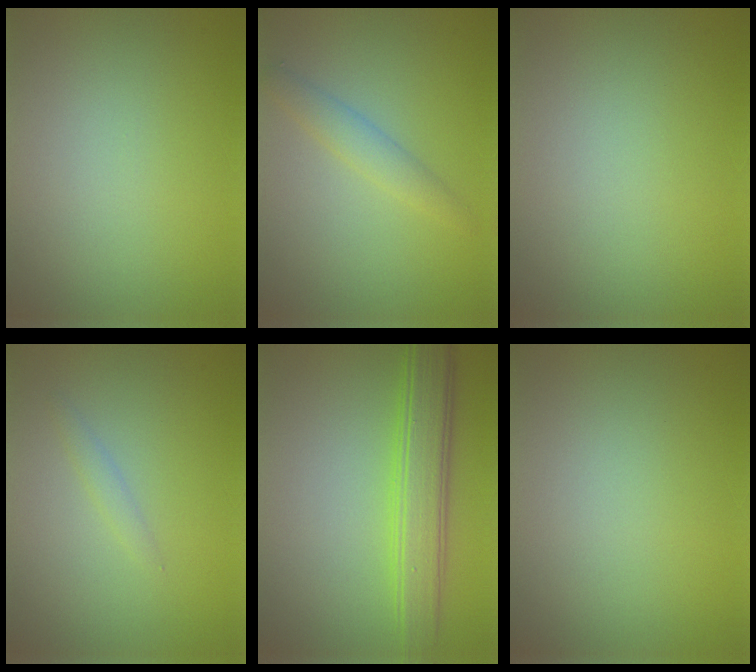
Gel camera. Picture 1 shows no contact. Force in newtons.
{"total": 2.0, "press": 2.0, "slide": 0.1}
{"total": 0.0}
{"total": 0.9, "press": 0.9, "slide": 0.1}
{"total": 4.8, "press": 4.8, "slide": 0.3}
{"total": 0.0}